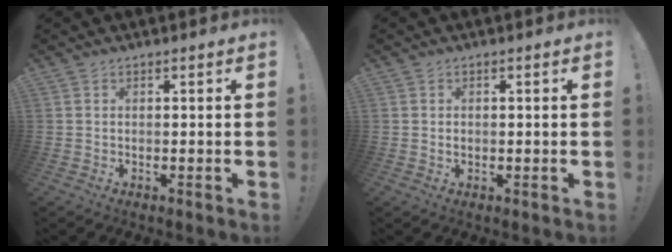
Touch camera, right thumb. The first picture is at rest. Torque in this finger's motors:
{"motor_torque": [0.02, -0.16, -0.08, 0.13, -0.02]}